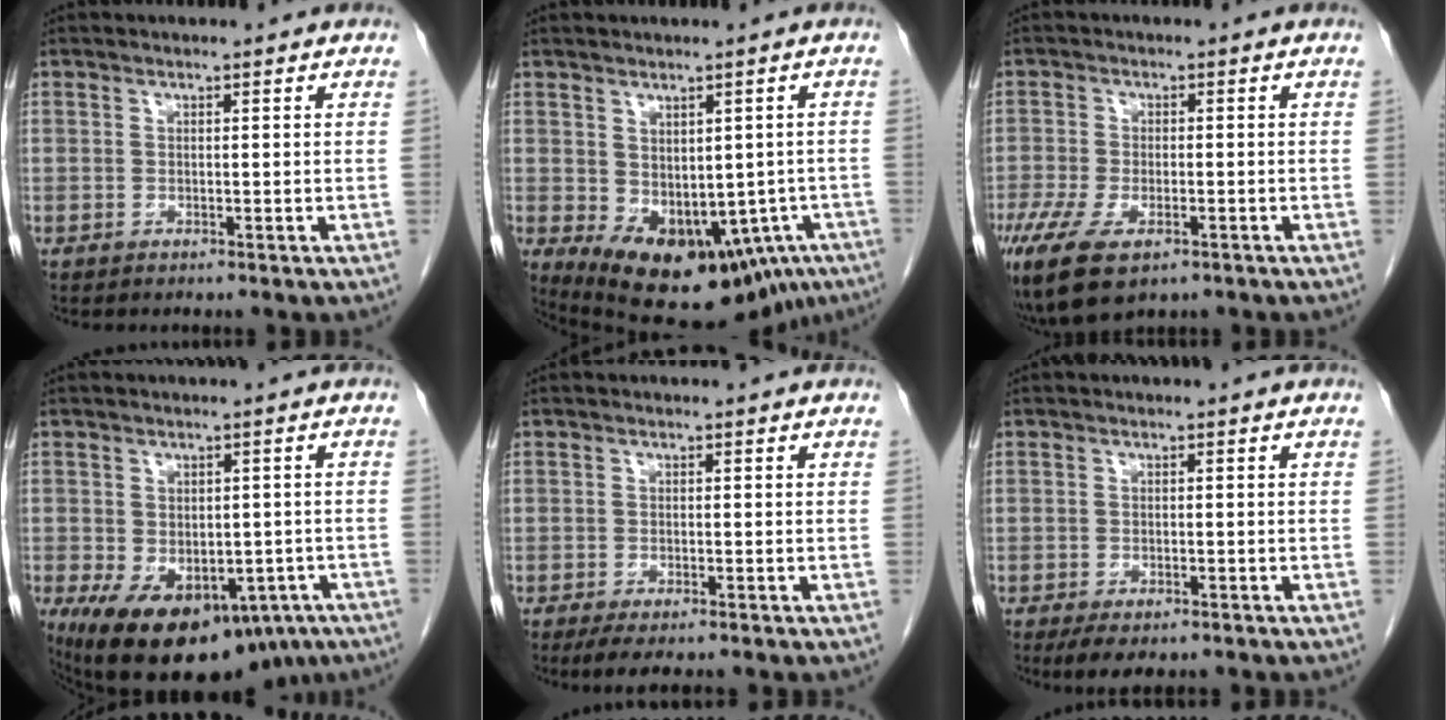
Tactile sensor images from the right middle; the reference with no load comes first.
{"total": 17.8, "force": [-9.6, 9.7, 11.5], "torque": [-0.150, -0.024, -0.104]}
{"total": 11.5, "force": [-6.8, 4.9, 7.9], "torque": [-0.165, -0.023, -0.107]}
{"total": 16.3, "force": [-9.9, 8.8, 9.4], "torque": [-0.142, -0.017, -0.121]}
{"total": 4.2, "force": [-3.2, 1.0, 2.6], "torque": [-0.039, -0.010, -0.046]}
{"total": 4.2, "force": [-3.0, 1.7, 2.4], "torque": [-0.037, -0.007, -0.043]}